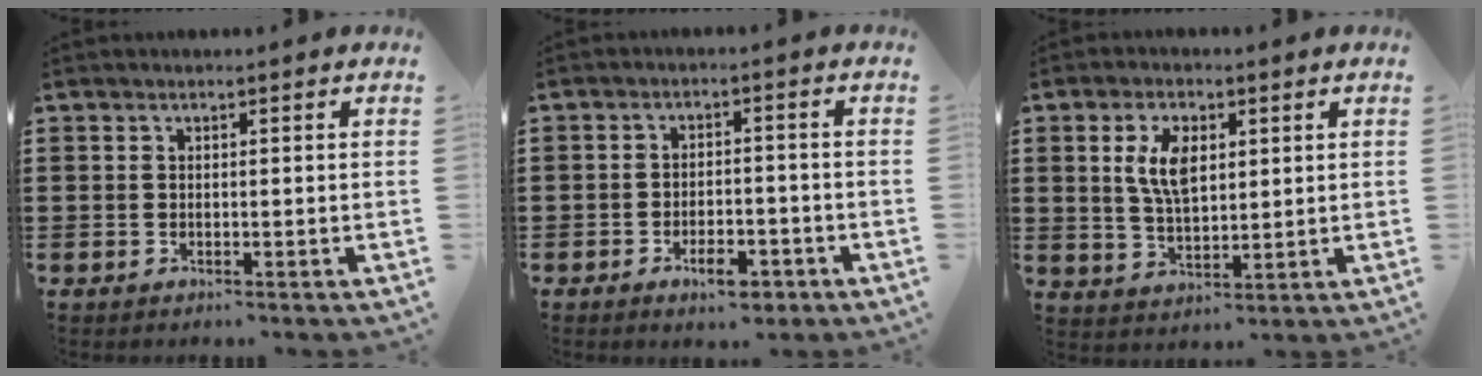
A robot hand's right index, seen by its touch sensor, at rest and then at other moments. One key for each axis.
{"total": 4.9, "fx": -3.0, "fy": 2.0, "fz": 3.2, "tx": -0.058, "ty": 0.009, "tz": -0.055}
{"total": 6.6, "fx": 1.9, "fy": 3.4, "fz": 5.3, "tx": -0.114, "ty": 0.012, "tz": 0.032}